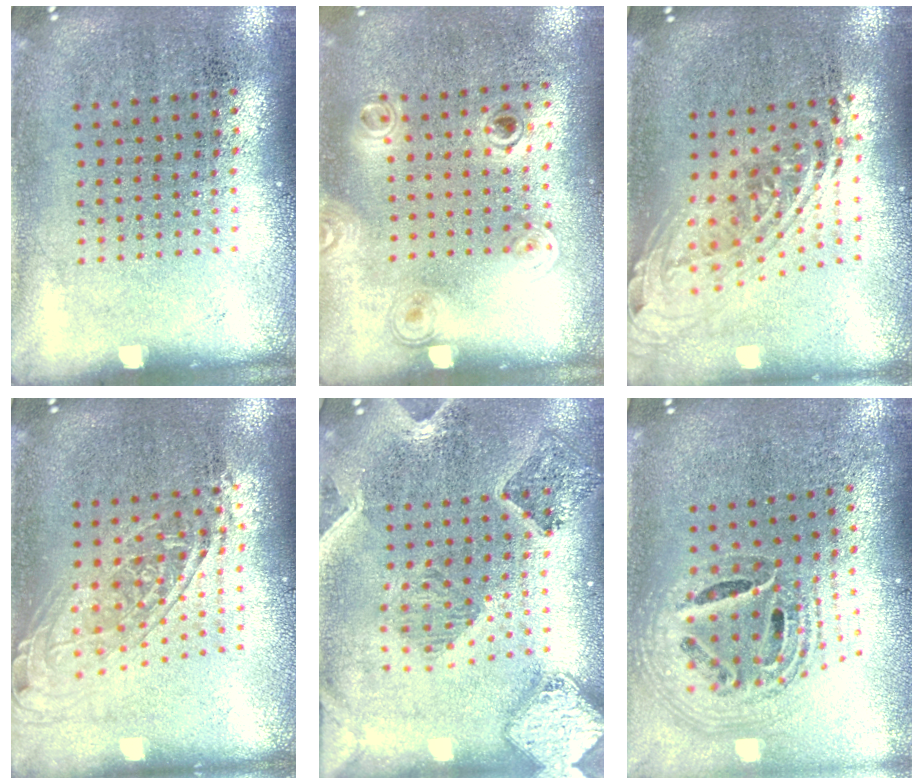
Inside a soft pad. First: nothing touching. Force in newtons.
{"total": 1.1, "press": 0.9, "slide": 0.6}
{"total": 2.1, "press": 1.5, "slide": 1.4}
{"total": 1.6, "press": 1.3, "slide": 0.9}
{"total": 1.8, "press": 1.7, "slide": 0.4}
{"total": 1.8, "press": 1.5, "slide": 1.0}